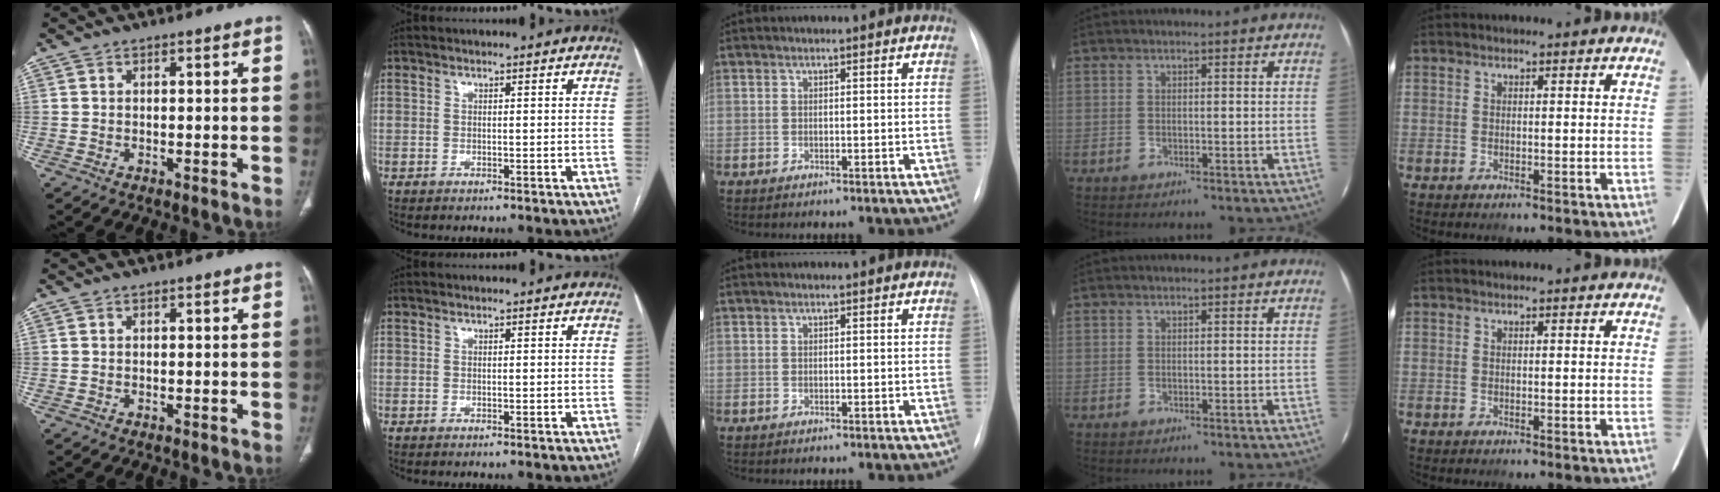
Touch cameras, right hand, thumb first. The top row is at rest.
{}